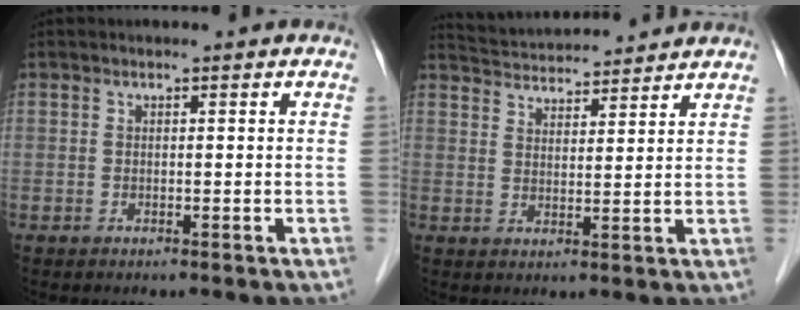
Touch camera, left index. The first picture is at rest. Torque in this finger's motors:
{"motor_torque": [-0.21, -0.49, 0.10, 0.00]}